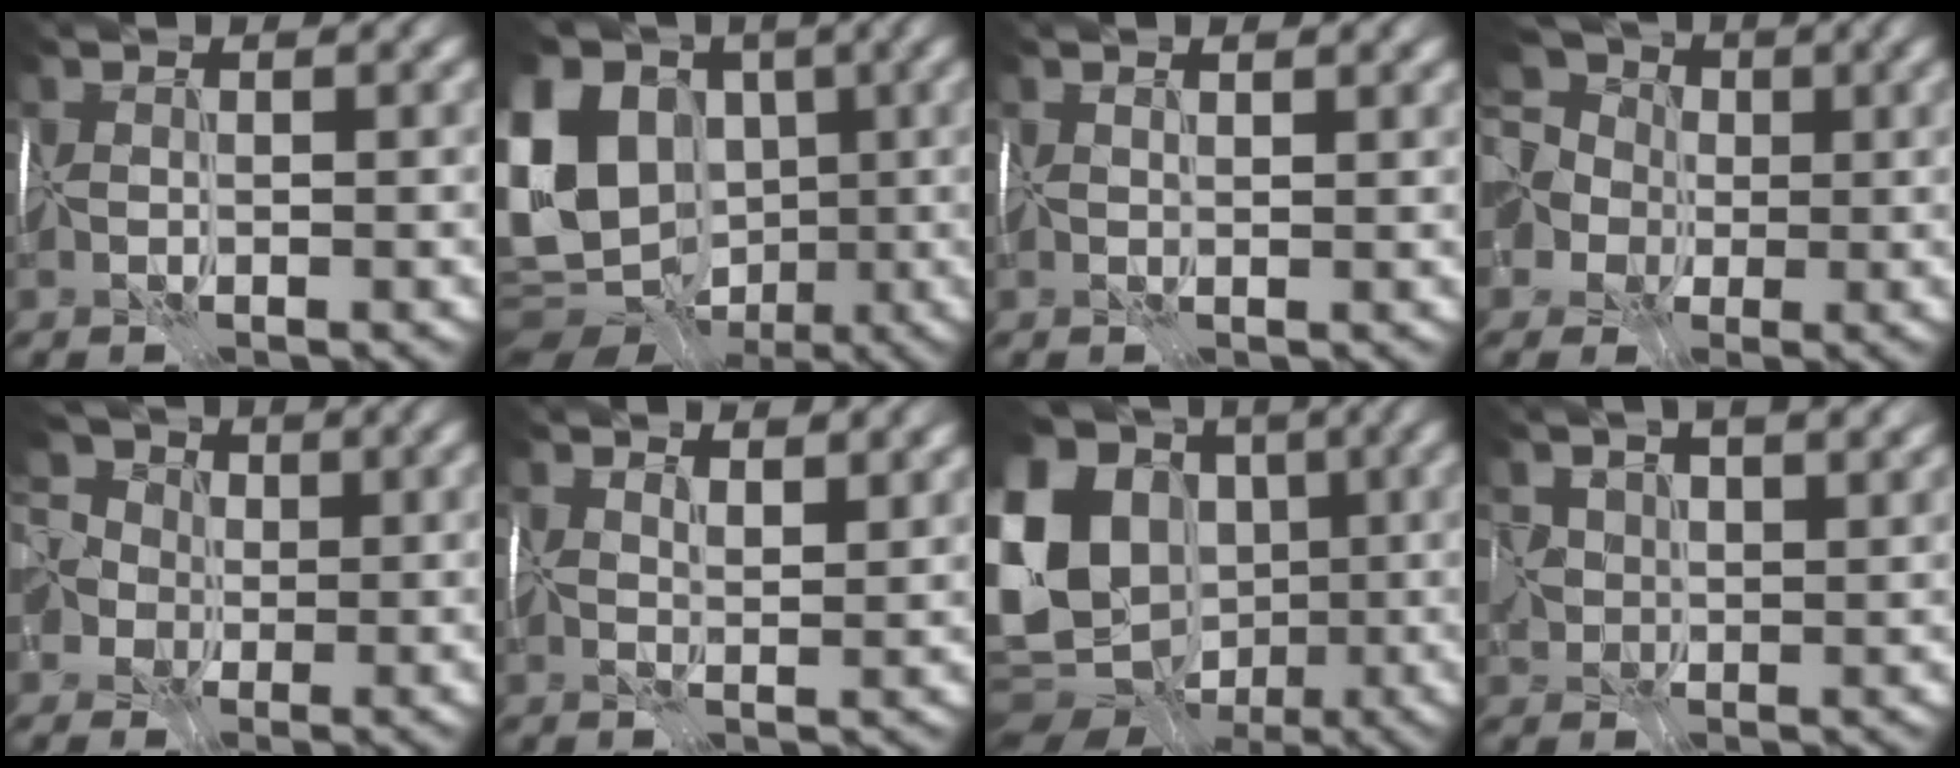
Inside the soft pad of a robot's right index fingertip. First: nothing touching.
{"total": 19.0, "force": [-0.9, 15.3, 11.2], "torque": [-0.244, 0.023, -0.054]}
{"total": 0.9, "force": [0.8, 0.0, 0.3], "torque": [-0.004, -0.003, 0.014]}
{"total": 11.2, "force": [1.4, 8.9, 6.7], "torque": [-0.136, 0.010, -0.023]}
{"total": 9.2, "force": [1.2, 7.0, 5.8], "torque": [-0.120, 0.014, -0.002]}
{"total": 3.1, "force": [2.5, 0.8, 1.7], "torque": [-0.023, -0.001, 0.034]}
{"total": 19.8, "force": [-2.5, 15.8, 11.7], "torque": [-0.239, 0.003, -0.079]}
{"total": 7.8, "force": [3.8, 4.6, 5.0], "torque": [-0.090, 0.012, 0.071]}